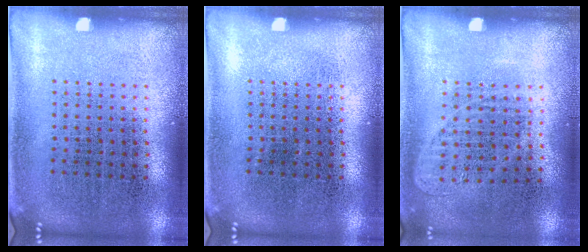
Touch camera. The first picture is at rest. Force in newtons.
{"total": 0.0}
{"total": 1.0, "press": 0.9, "slide": 0.4}